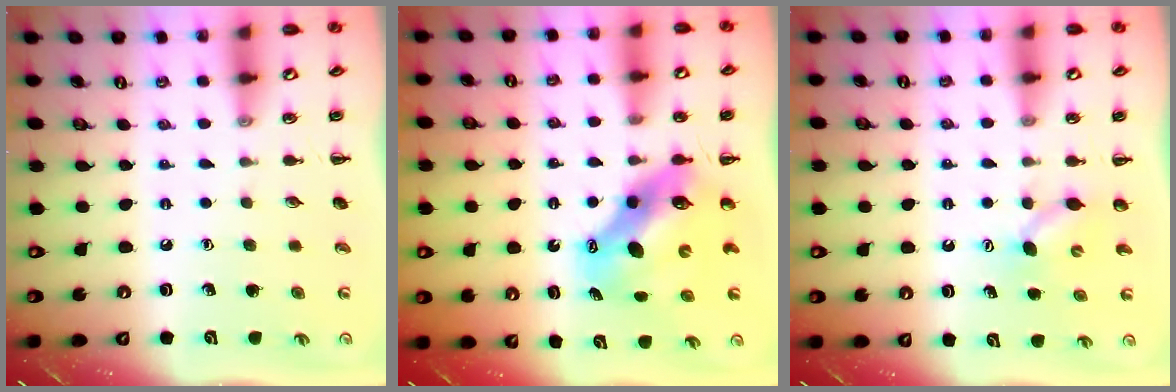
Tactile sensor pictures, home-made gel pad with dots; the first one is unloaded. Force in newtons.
{"total": 8.9, "press": 8.6, "slide": 2.3}
{"total": 4.6, "press": 4.4, "slide": 1.1}